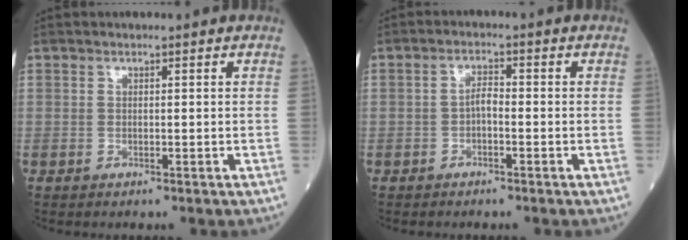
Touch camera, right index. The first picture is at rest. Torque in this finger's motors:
{"motor_torque": [0.40, -0.21, 0.20, 0.06]}